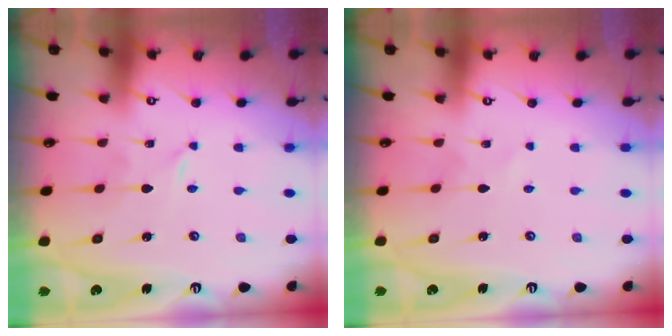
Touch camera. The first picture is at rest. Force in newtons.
{"total": 1.0, "press": 1.0, "slide": 0.2}